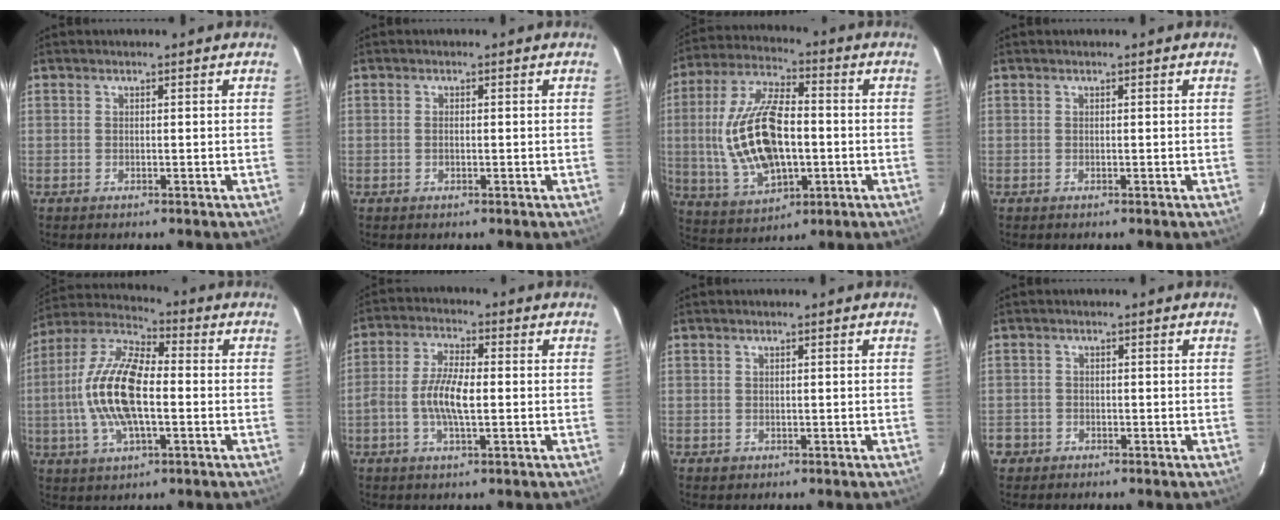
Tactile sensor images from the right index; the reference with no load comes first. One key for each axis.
{"total": 0.9, "fx": -0.1, "fy": 0.5, "fz": 0.7, "tx": -0.014, "ty": 0.001, "tz": -0.003}
{"total": 18.5, "fx": -1.1, "fy": 9.2, "fz": 16.0, "tx": -0.333, "ty": 0.004, "tz": -0.006}
{"total": 0.0}
{"total": 16.3, "fx": -1.6, "fy": 6.8, "fz": 14.8, "tx": -0.300, "ty": 0.008, "tz": -0.039}
{"total": 7.2, "fx": -1.1, "fy": 2.3, "fz": 6.8, "tx": -0.138, "ty": 0.007, "tz": -0.025}
{"total": 1.0, "fx": 0.0, "fy": 1.0, "fz": 0.1, "tx": 0.003, "ty": 0.001, "tz": 0.002}
{"total": 2.6, "fx": -1.2, "fy": 2.3, "fz": 0.3, "tx": -0.011, "ty": 0.005, "tz": -0.021}